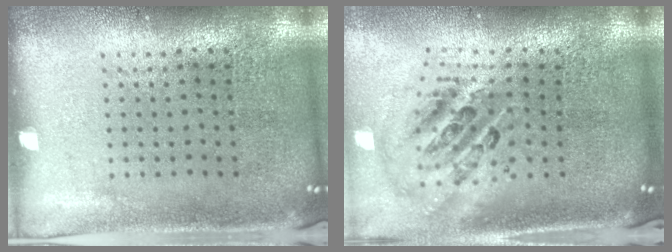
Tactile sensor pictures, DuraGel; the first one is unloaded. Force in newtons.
{"total": 2.5, "press": 1.7, "slide": 1.9}